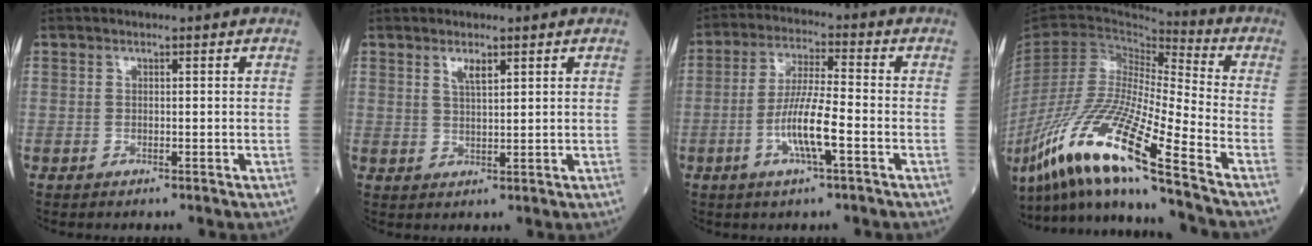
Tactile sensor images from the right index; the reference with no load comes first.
{"total": 2.3, "force": [1.4, 0.6, 1.7], "torque": [-0.036, 0.002, 0.030]}
{"total": 8.4, "force": [-2.8, 0.7, 7.8], "torque": [-0.155, -0.002, -0.056]}
{"total": 20.4, "force": [-13.5, -0.7, 15.3], "torque": [-0.329, -0.060, -0.260]}